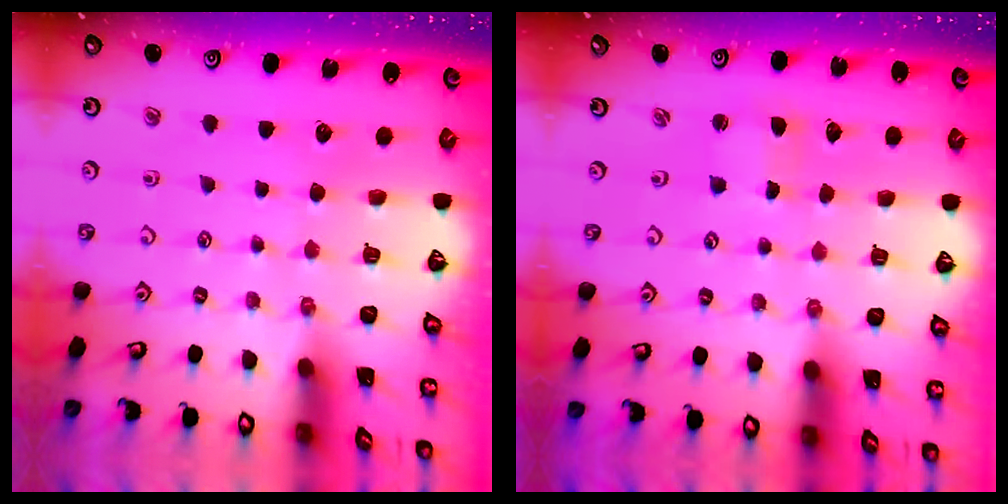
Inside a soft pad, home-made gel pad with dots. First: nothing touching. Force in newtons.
{"total": 1.8, "press": 1.8, "slide": 0.3}